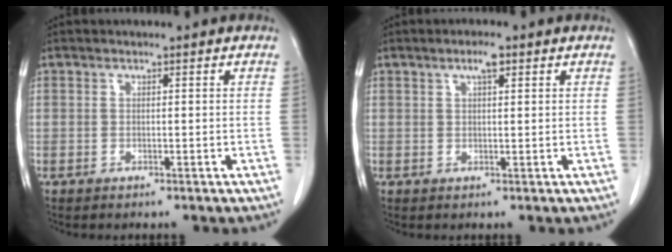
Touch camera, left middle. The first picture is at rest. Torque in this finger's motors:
{"motor_torque": [0.34, -0.24, -0.01, 0.01]}